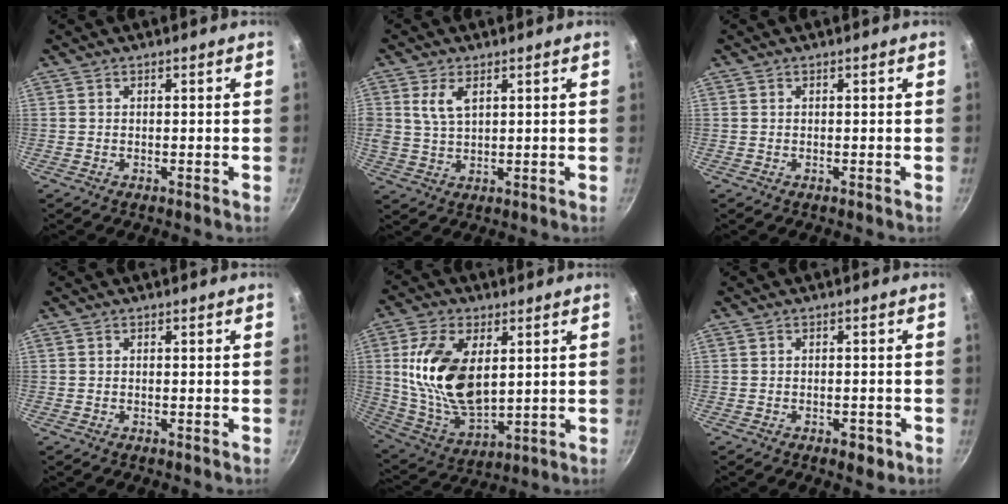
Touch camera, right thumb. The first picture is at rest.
{"total": 5.0, "force": [2.0, 2.8, 3.6], "torque": [-0.068, -0.009, 0.042]}
{"total": 0.0}
{"total": 0.0}
{"total": 17.9, "force": [3.6, 10.2, 14.3], "torque": [-0.260, -0.022, 0.080]}
{"total": 3.2, "force": [-1.7, 1.7, 2.2], "torque": [-0.025, 0.012, -0.015]}